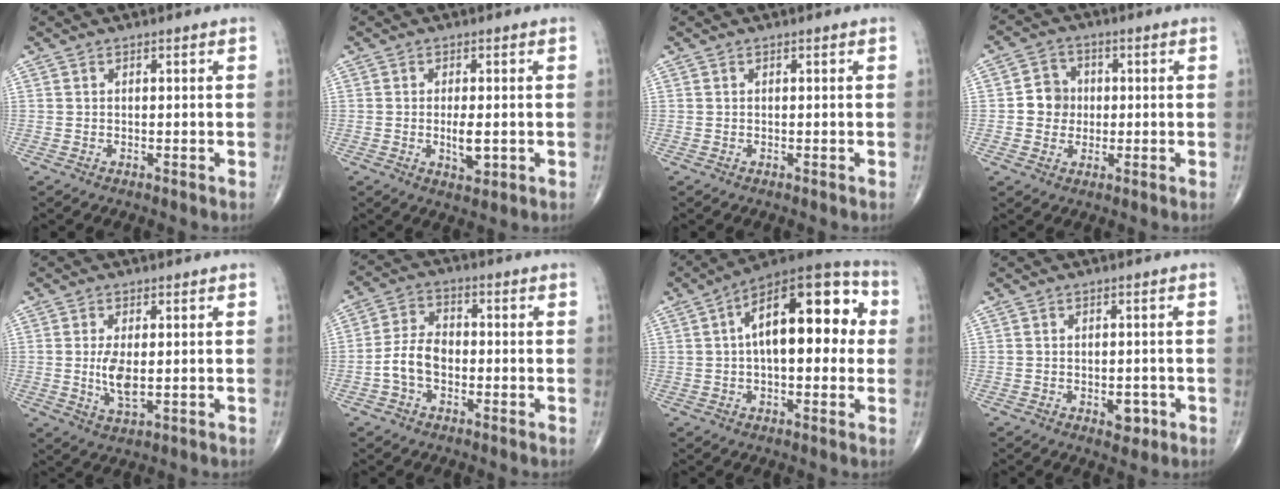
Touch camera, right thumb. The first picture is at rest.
{"total": 4.2, "force": [-0.6, 1.7, 3.8], "torque": [-0.061, -0.008, -0.008]}
{"total": 0.0}
{"total": 5.7, "force": [0.0, 5.3, 2.2], "torque": [-0.008, 0.008, -0.008]}
{"total": 5.3, "force": [0.1, 2.2, 4.8], "torque": [-0.096, -0.014, 0.006]}
{"total": 6.8, "force": [-1.8, 4.4, 4.8], "torque": [-0.088, 0.025, -0.043]}
{"total": 19.8, "force": [3.2, 9.2, 17.2], "torque": [-0.234, 0.037, 0.037]}
{"total": 3.2, "force": [-1.1, 1.9, 2.3], "torque": [-0.016, 0.003, -0.010]}